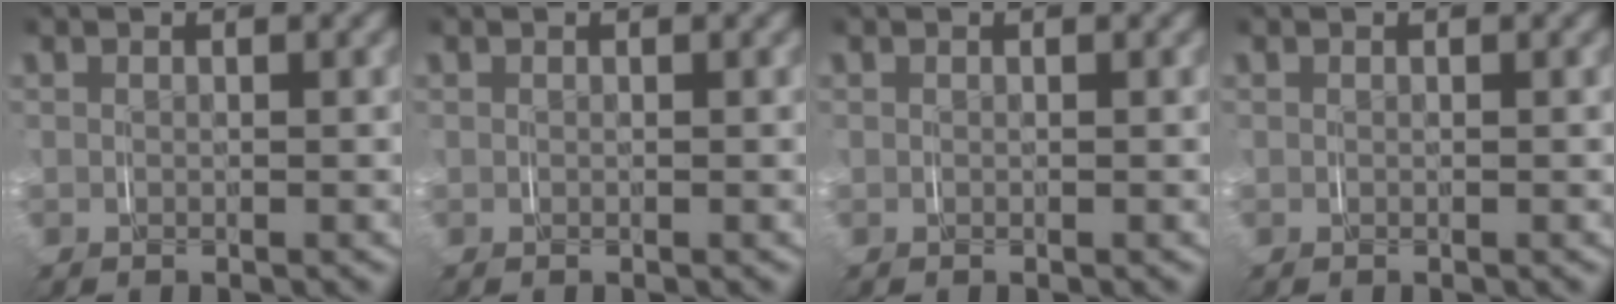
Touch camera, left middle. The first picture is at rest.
{"total": 0.0}
{"total": 0.0}
{"total": 0.0}